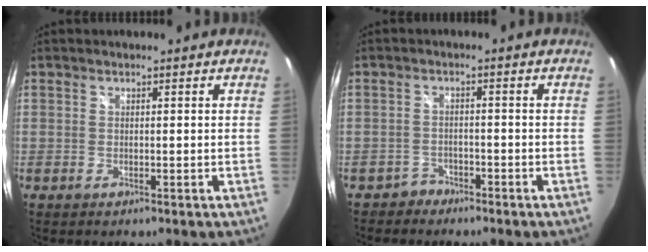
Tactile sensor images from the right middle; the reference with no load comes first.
{"total": 2.8, "force": [-2.2, 1.6, -0.4], "torque": [0.003, 0.011, -0.041]}